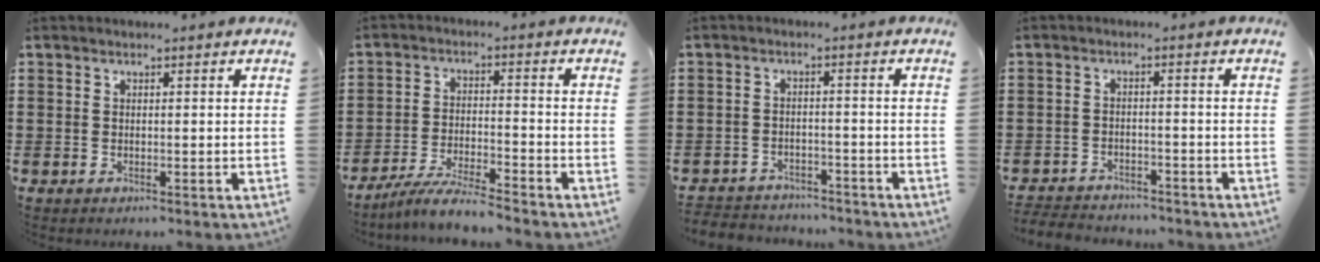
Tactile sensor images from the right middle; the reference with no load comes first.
{"total": 5.5, "force": [-5.1, -0.2, 1.9], "torque": [-0.045, -0.012, -0.099]}
{"total": 3.1, "force": [-3.0, 0.6, -0.3], "torque": [-0.004, -0.002, -0.066]}
{"total": 3.3, "force": [-3.3, 0.5, -0.2], "torque": [-0.004, -0.003, -0.070]}